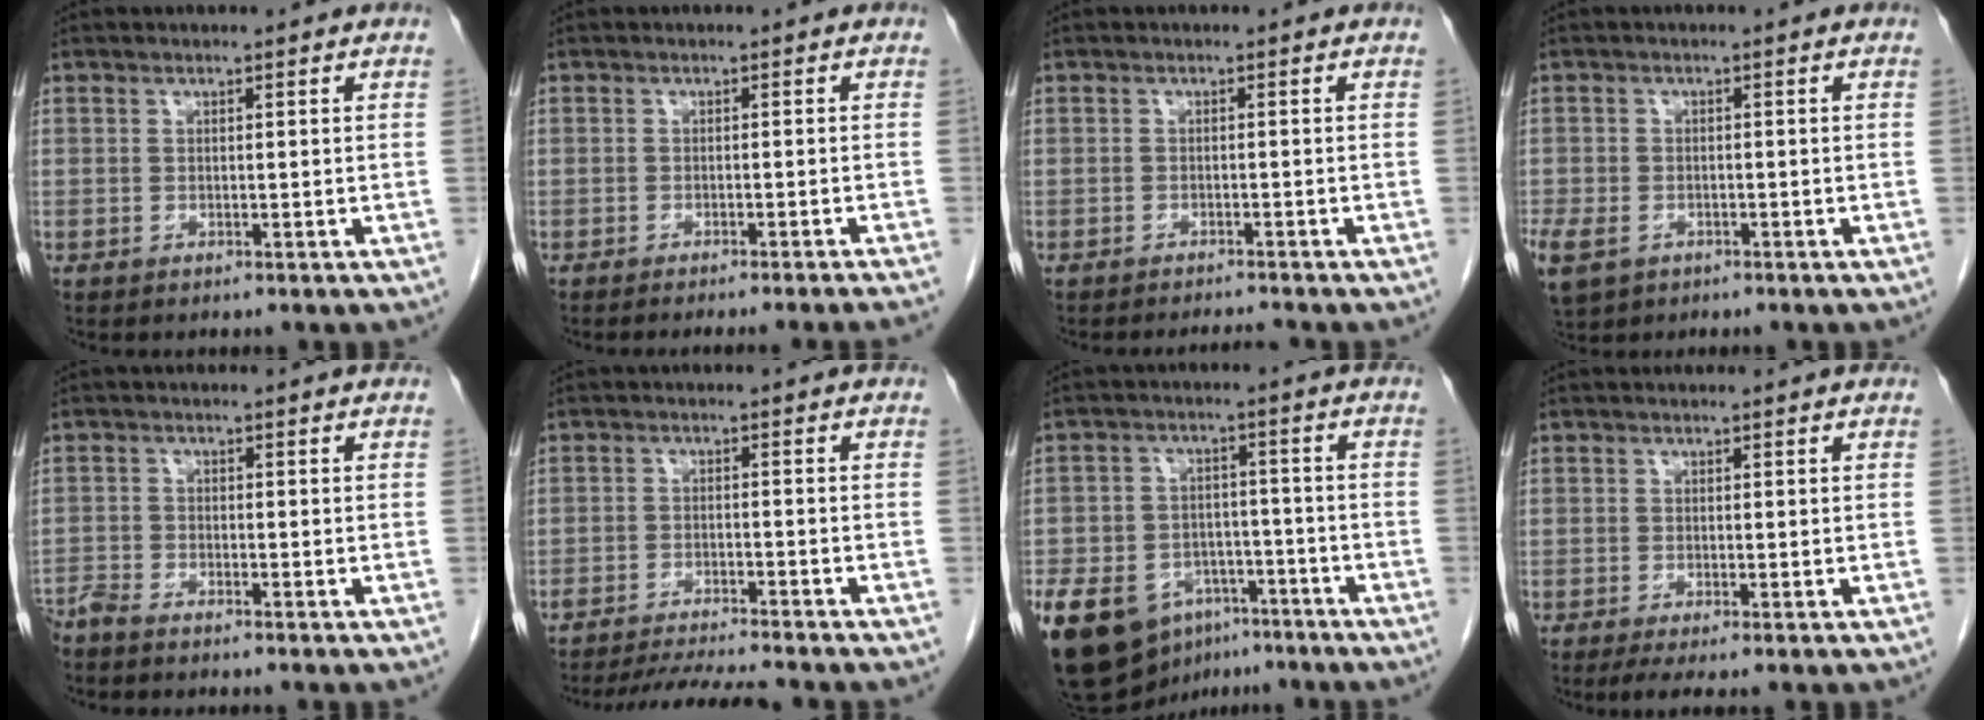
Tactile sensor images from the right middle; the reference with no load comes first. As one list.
[{"total": 7.6, "force": [-6.8, -1.5, 3.1], "torque": [-0.010, -0.018, -0.085]}, {"total": 2.0, "force": [-1.9, -0.7, 0.0], "torque": [-0.001, -0.012, -0.027]}, {"total": 8.5, "force": [-4.3, 6.0, 4.3], "torque": [-0.119, -0.011, -0.065]}, {"total": 2.8, "force": [-2.7, -0.3, 0.8], "torque": [-0.013, -0.007, -0.053]}, {"total": 8.4, "force": [-7.8, -0.6, 3.0], "torque": [-0.044, -0.012, -0.127]}, {"total": 20.5, "force": [-11.3, 13.4, 10.5], "torque": [-0.267, -0.002, -0.173]}, {"total": 2.4, "force": [-1.5, 0.0, 1.9], "torque": [-0.038, -0.012, -0.027]}]